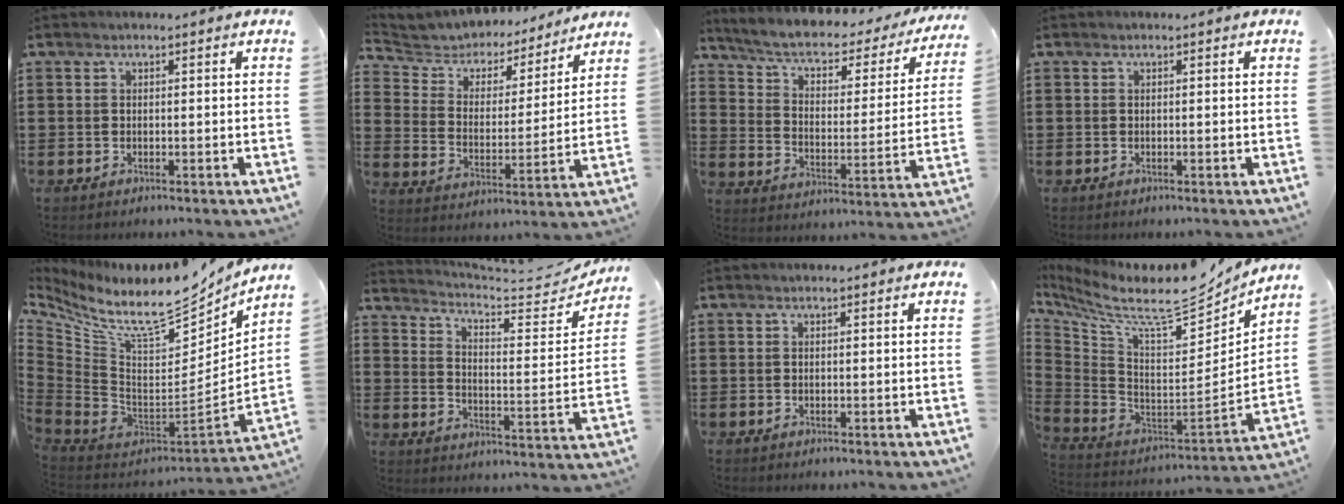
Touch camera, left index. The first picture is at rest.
{"total": 4.4, "force": [4.0, 1.8, 0.2], "torque": [-0.036, -0.031, 0.062]}
{"total": 4.6, "force": [2.6, 2.1, 3.1], "torque": [-0.074, -0.019, 0.035]}
{"total": 0.0}
{"total": 13.1, "force": [9.7, 3.3, 8.2], "torque": [-0.180, -0.084, 0.163]}
{"total": 3.8, "force": [3.4, 0.5, 1.8], "torque": [-0.058, -0.032, 0.049]}
{"total": 0.0}
{"total": 11.2, "force": [9.0, 2.0, 6.3], "torque": [-0.140, -0.075, 0.151]}